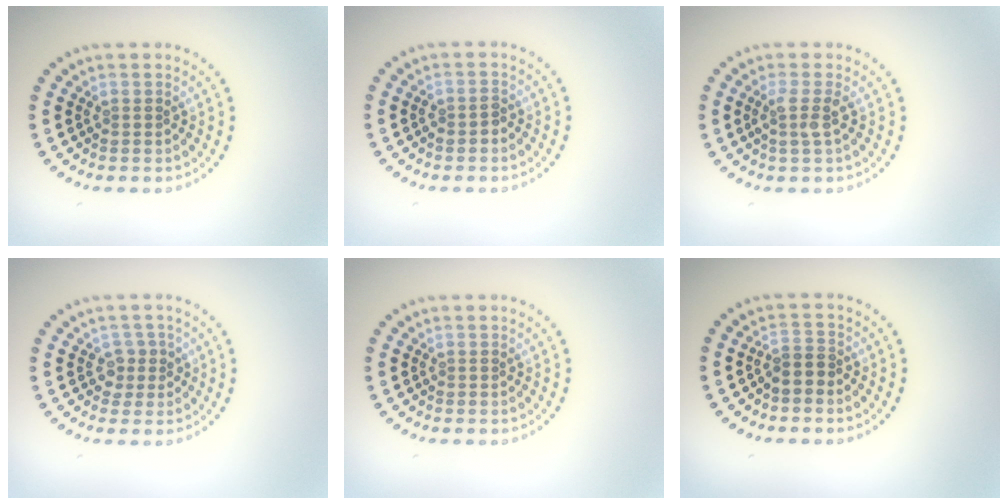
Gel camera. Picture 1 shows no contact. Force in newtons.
{"total": 1.1, "press": 1.0, "slide": 0.4}
{"total": 1.8, "press": 1.2, "slide": 1.3}
{"total": 1.8, "press": 1.4, "slide": 1.0}
{"total": 0.0}
{"total": 1.5, "press": 1.0, "slide": 1.0}